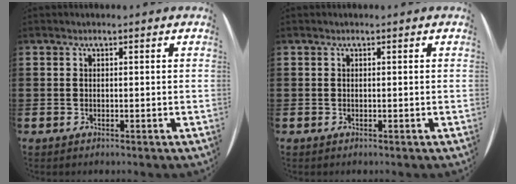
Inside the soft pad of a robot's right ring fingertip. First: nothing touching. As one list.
[{"total": 0.0}]